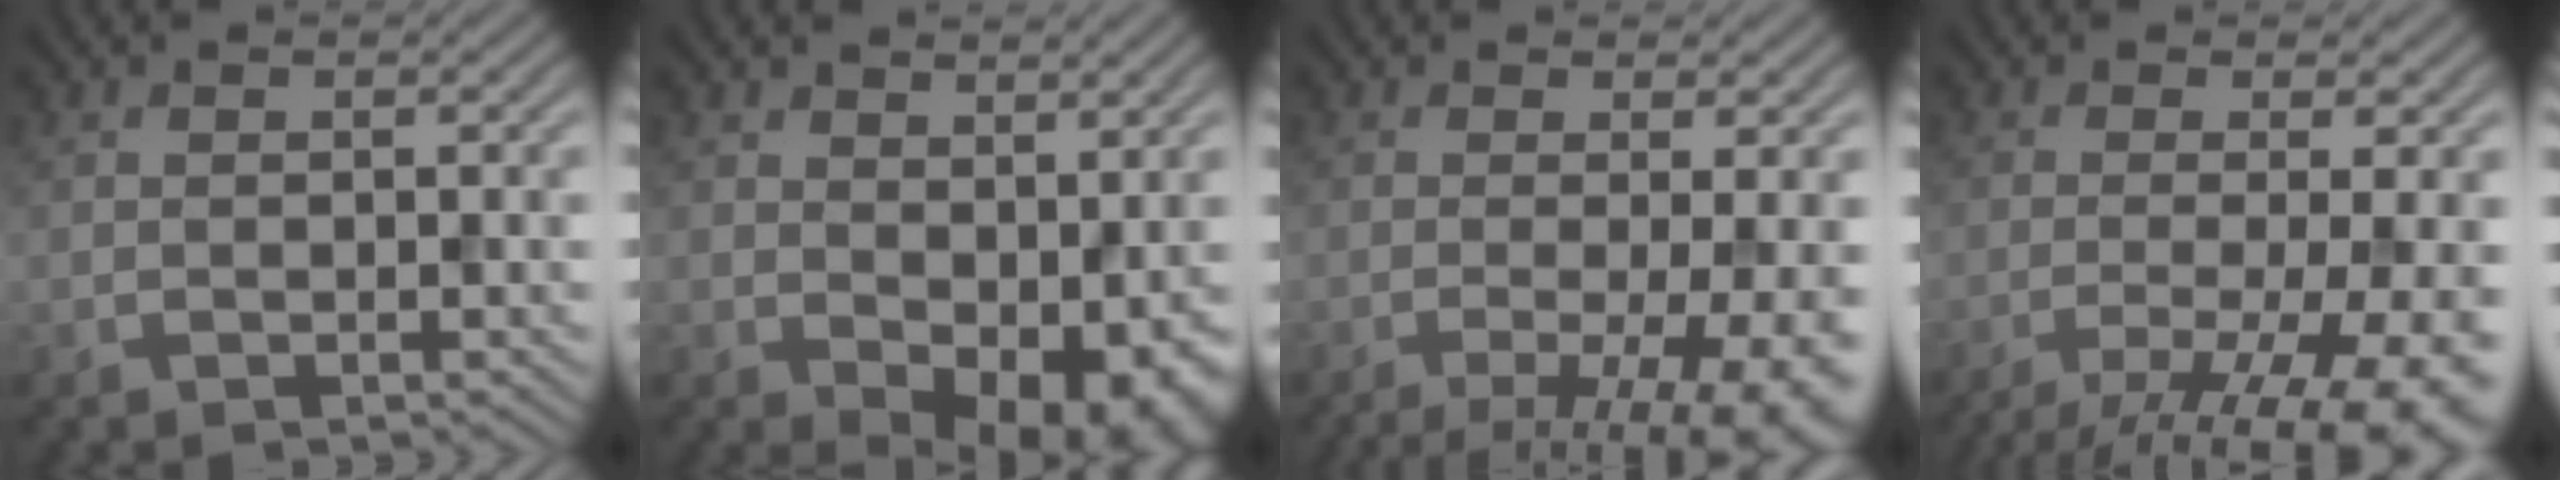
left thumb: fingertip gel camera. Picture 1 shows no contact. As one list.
[{"total": 7.6, "force": [-0.1, 4.6, 6.1], "torque": [-0.080, -0.022, 0.014]}, {"total": 9.8, "force": [-3.3, 2.6, 8.9], "torque": [-0.115, -0.008, -0.041]}, {"total": 11.8, "force": [-5.8, 2.6, 9.9], "torque": [-0.140, -0.007, -0.078]}]